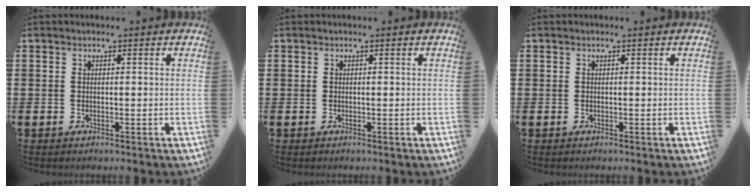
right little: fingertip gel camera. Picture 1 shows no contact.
{"total": 0.0}
{"total": 0.0}